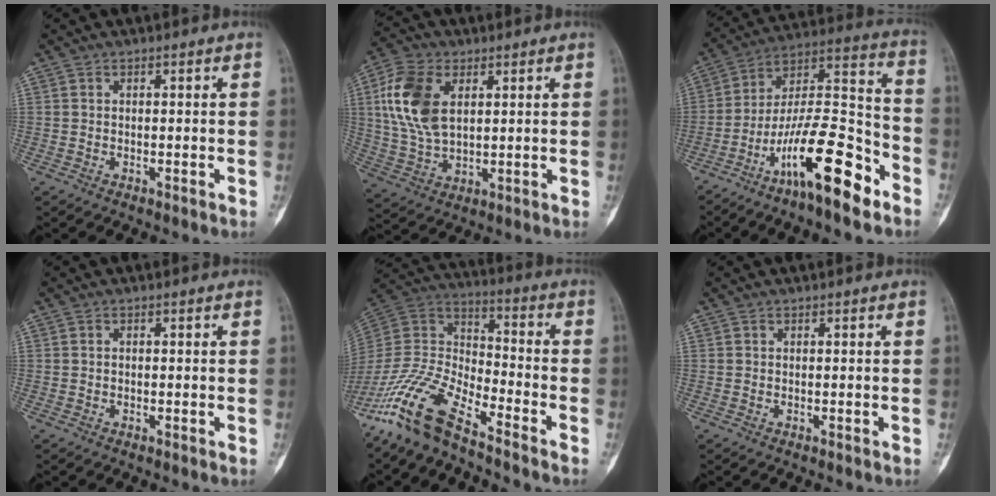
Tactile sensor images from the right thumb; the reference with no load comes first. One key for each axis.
{"total": 13.6, "fx": 3.8, "fy": 8.1, "fz": 10.3, "tx": -0.209, "ty": -0.004, "tz": 0.075}
{"total": 19.3, "fx": -11.1, "fy": 5.1, "fz": 14.9, "tx": -0.257, "ty": 0.086, "tz": -0.191}
{"total": 0.0}
{"total": 15.4, "fx": -11.8, "fy": 4.7, "fz": 8.8, "tx": -0.175, "ty": 0.068, "tz": -0.235}
{"total": 0.0}